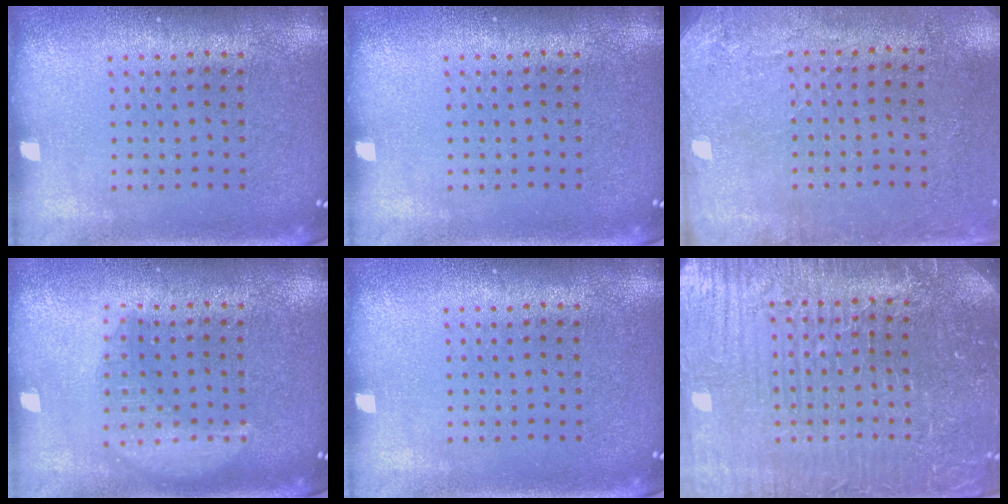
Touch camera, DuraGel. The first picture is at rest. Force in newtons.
{"total": 0.0}
{"total": 2.8, "press": 2.3, "slide": 1.6}
{"total": 2.9, "press": 2.9, "slide": 0.3}
{"total": 0.0}
{"total": 5.4, "press": 5.1, "slide": 1.8}